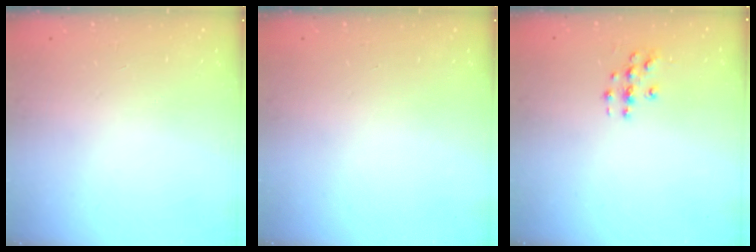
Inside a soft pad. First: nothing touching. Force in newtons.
{"total": 0.0}
{"total": 3.4, "press": 3.4, "slide": 0.2}